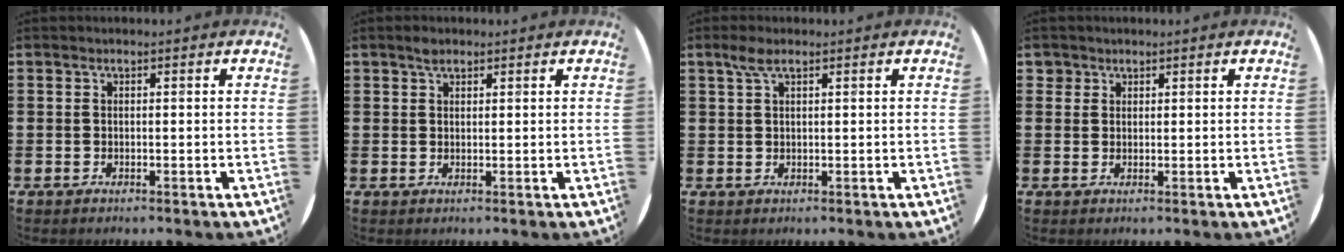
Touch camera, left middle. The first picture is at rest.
{"total": 1.4, "force": [1.1, 0.6, 0.4], "torque": [-0.003, 0.001, 0.019]}
{"total": 2.2, "force": [1.3, 0.6, 1.6], "torque": [-0.035, 0.006, 0.022]}
{"total": 1.5, "force": [1.3, 0.9, 0.1], "torque": [0.004, 0.000, 0.024]}